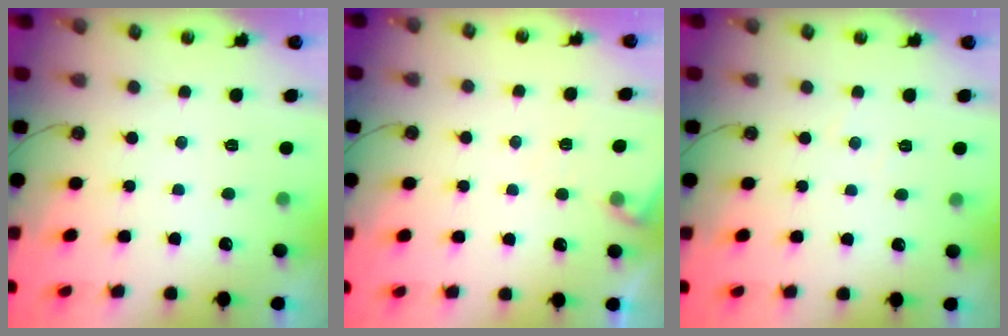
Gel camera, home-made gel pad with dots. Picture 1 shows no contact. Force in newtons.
{"total": 4.7, "press": 4.7, "slide": 0.6}
{"total": 2.9, "press": 2.8, "slide": 0.7}